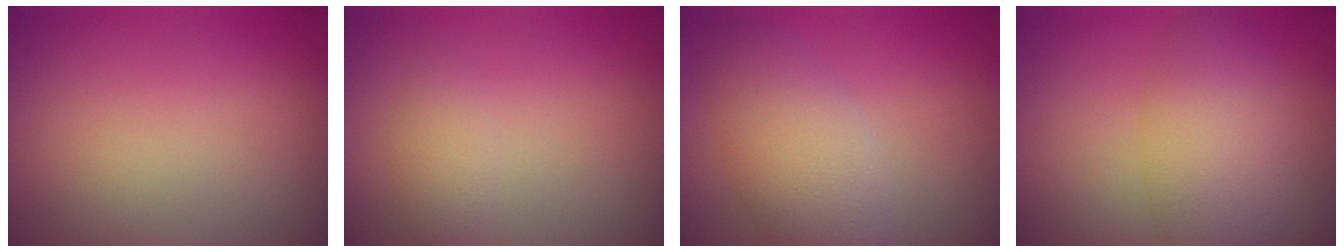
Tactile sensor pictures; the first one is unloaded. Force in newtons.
{"total": 1.6, "press": 1.6, "slide": 0.1}
{"total": 5.3, "press": 5.3, "slide": 0.3}
{"total": 5.7, "press": 5.7, "slide": 0.2}